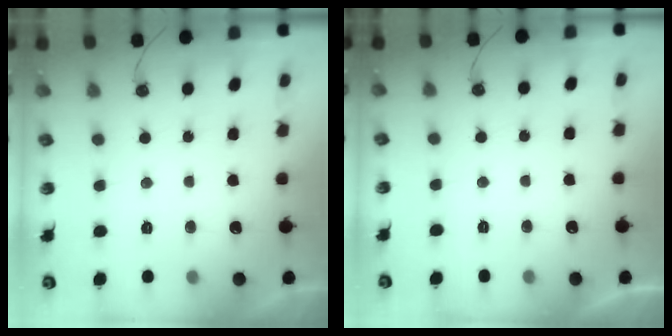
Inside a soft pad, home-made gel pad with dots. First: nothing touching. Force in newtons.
{"total": 0.0}